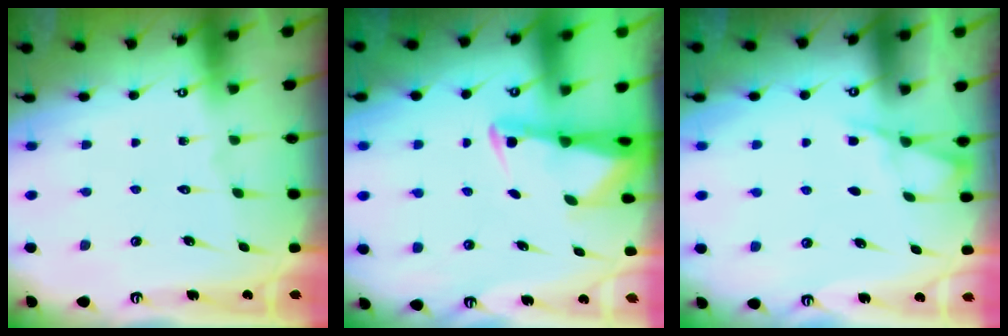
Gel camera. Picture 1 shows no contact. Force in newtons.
{"total": 2.4, "press": 2.3, "slide": 0.4}
{"total": 2.2, "press": 2.1, "slide": 0.4}